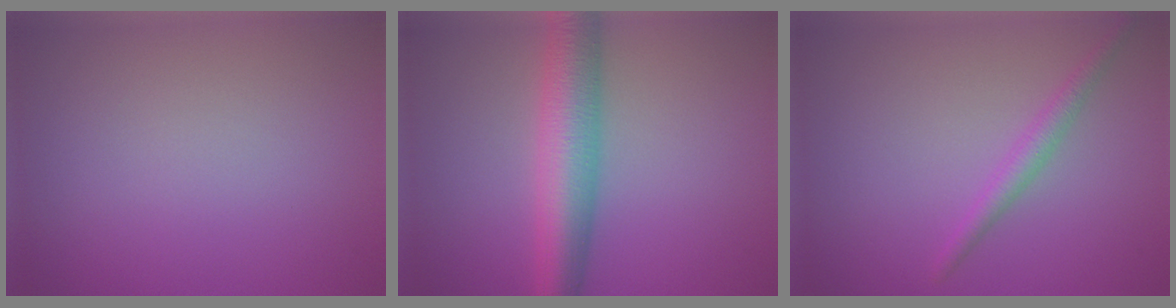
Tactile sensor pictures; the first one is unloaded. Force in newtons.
{"total": 6.4, "press": 6.4, "slide": 0.3}
{"total": 1.8, "press": 1.8, "slide": 0.0}